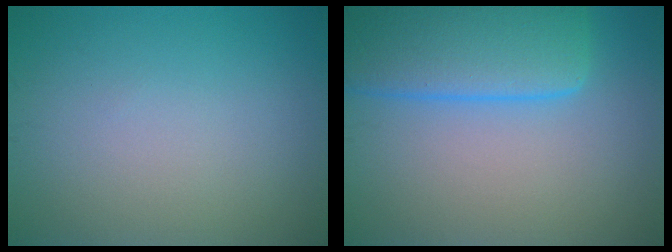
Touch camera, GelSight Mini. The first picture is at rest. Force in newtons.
{"total": 8.5, "press": 8.5, "slide": 0.7}